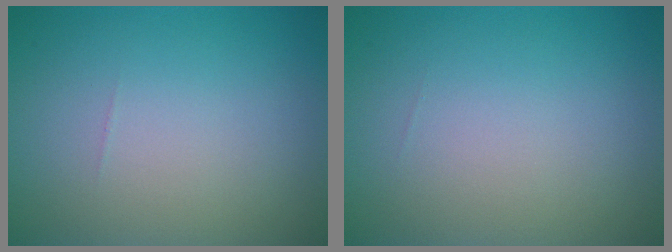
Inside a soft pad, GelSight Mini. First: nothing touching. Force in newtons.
{"total": 0.0}